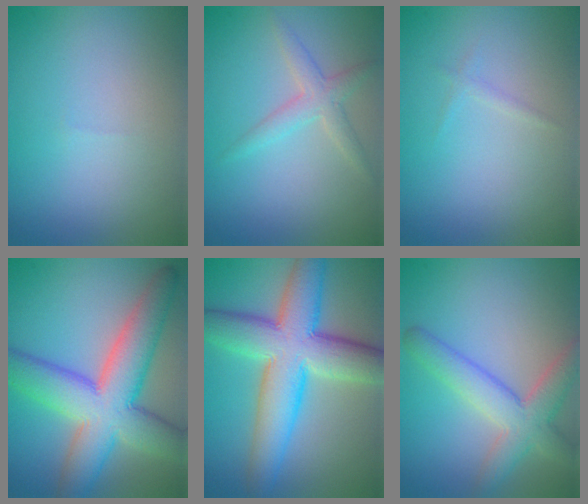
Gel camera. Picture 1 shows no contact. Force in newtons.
{"total": 2.2, "press": 2.2, "slide": 0.1}
{"total": 0.6, "press": 0.6, "slide": 0.1}
{"total": 10.2, "press": 10.2, "slide": 0.6}
{"total": 10.2, "press": 10.2, "slide": 0.2}
{"total": 5.1, "press": 5.1, "slide": 0.2}